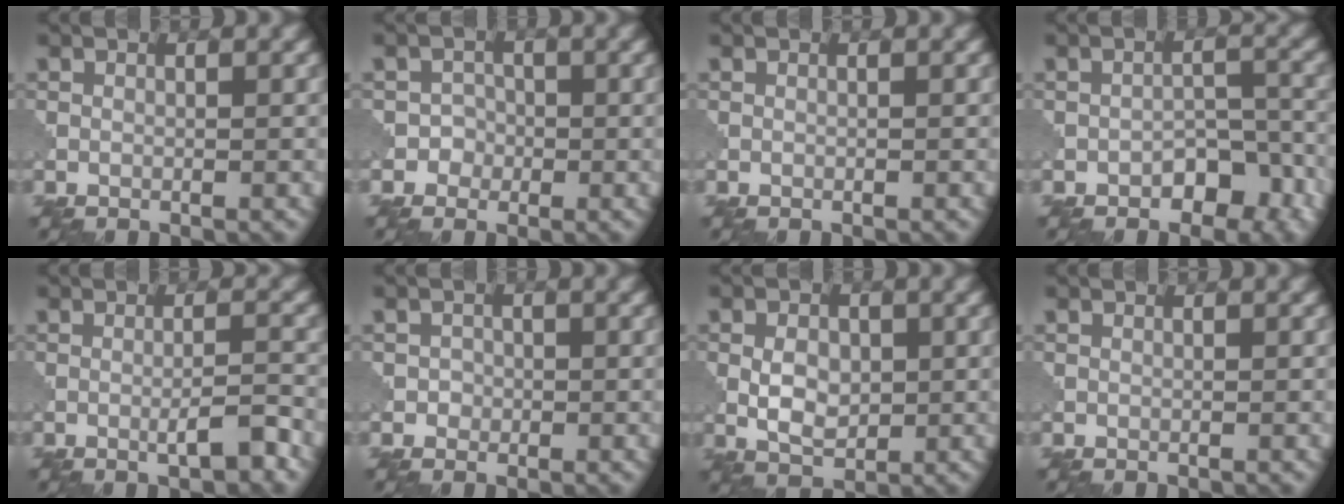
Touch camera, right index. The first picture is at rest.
{"total": 1.7, "force": [-0.6, 1.6, 0.1], "torque": [0.018, 0.011, -0.014]}
{"total": 0.0}
{"total": 4.3, "force": [-2.6, 2.5, 2.5], "torque": [-0.027, 0.004, -0.035]}
{"total": 2.7, "force": [-1.2, 0.3, 2.4], "torque": [-0.036, 0.007, -0.022]}
{"total": 1.1, "force": [-0.2, 1.0, 0.1], "torque": [0.012, 0.000, -0.007]}
{"total": 3.4, "force": [-0.1, 2.2, 2.5], "torque": [-0.049, 0.001, -0.002]}
{"total": 0.0}